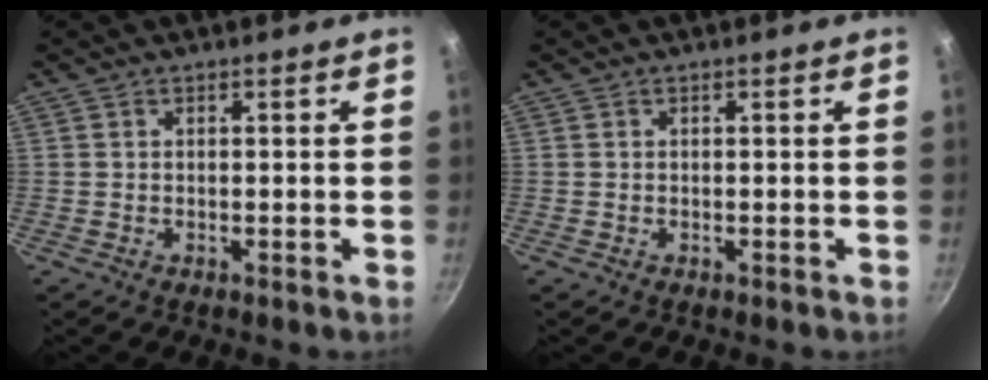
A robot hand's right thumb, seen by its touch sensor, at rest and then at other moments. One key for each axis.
{"total": 0.0}